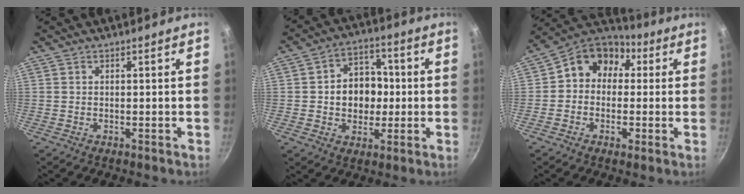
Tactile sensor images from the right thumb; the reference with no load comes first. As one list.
[{"total": 10.6, "force": [0.0, 8.5, 6.4], "torque": [-0.056, 0.013, -0.005]}, {"total": 12.3, "force": [1.9, 10.3, 6.5], "torque": [-0.070, 0.030, 0.010]}]